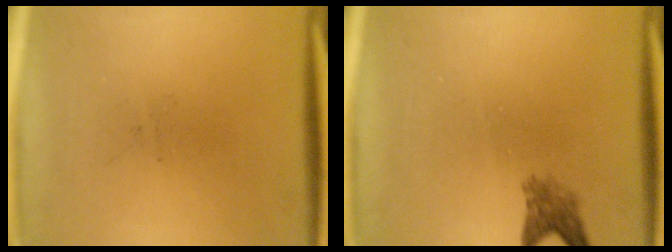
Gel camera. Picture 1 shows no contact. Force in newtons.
{"total": 2.5}